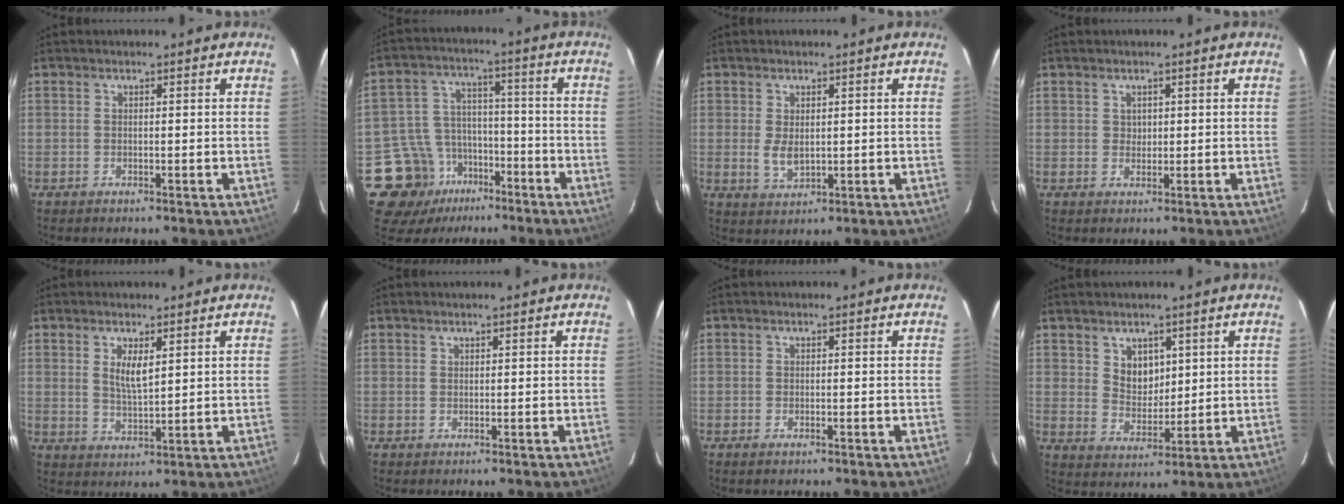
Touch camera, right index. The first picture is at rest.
{"total": 12.3, "force": [-7.8, 8.9, 3.0], "torque": [-0.088, 0.035, -0.121]}
{"total": 3.7, "force": [0.2, 2.2, 3.0], "torque": [-0.055, -0.005, 0.008]}
{"total": 1.9, "force": [0.7, 1.7, 0.3], "torque": [0.000, 0.005, 0.012]}
{"total": 4.6, "force": [1.8, 1.6, 3.9], "torque": [-0.071, -0.004, 0.036]}
{"total": 0.0}
{"total": 1.0, "force": [-0.7, 0.4, 0.6], "torque": [-0.010, -0.003, -0.013]}
{"total": 5.5, "force": [2.6, 4.1, 2.6], "torque": [-0.039, 0.001, 0.054]}